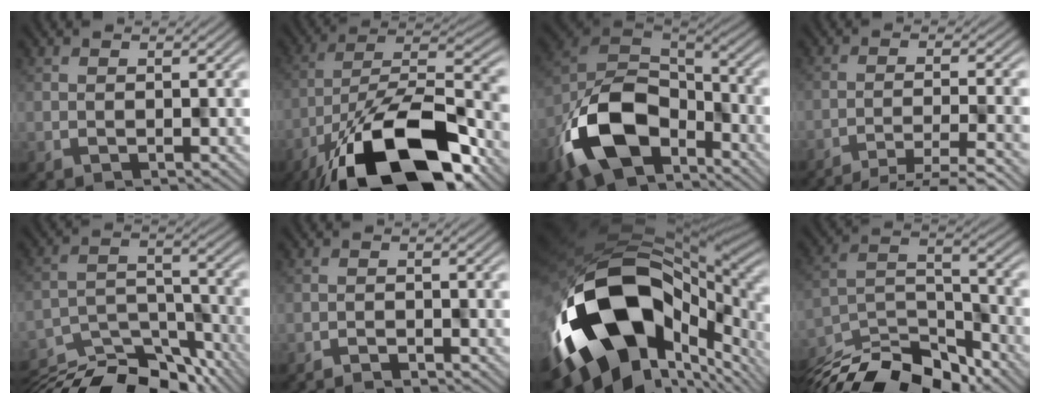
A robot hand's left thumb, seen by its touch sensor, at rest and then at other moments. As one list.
[{"total": 18.2, "force": [-11.2, 6.6, 12.7], "torque": [-0.210, -0.013, -0.206]}, {"total": 14.8, "force": [-7.1, 8.8, 9.5], "torque": [-0.211, -0.033, -0.144]}, {"total": 7.0, "force": [-5.8, 0.5, 3.9], "torque": [-0.062, 0.007, -0.091]}, {"total": 13.9, "force": [-12.2, 3.9, 5.4], "torque": [-0.102, -0.012, -0.183]}, {"total": 1.9, "force": [-1.8, 0.0, 0.3], "torque": [-0.007, 0.004, -0.032]}, {"total": 20.2, "force": [-4.0, 13.2, 14.8], "torque": [-0.307, -0.064, -0.035]}, {"total": 13.1, "force": [-11.3, 3.9, 5.4], "torque": [-0.109, -0.002, -0.193]}]